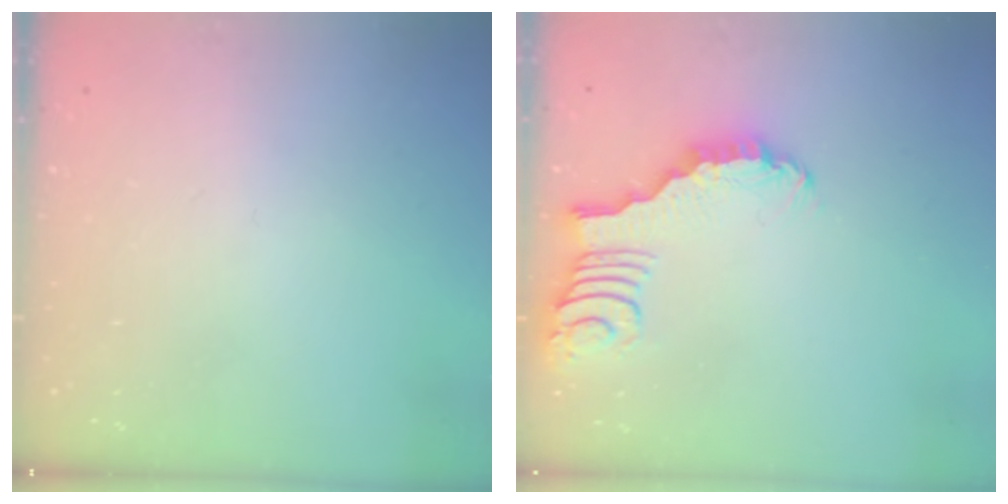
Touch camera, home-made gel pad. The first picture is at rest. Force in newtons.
{"total": 2.2, "press": 2.2, "slide": 0.4}